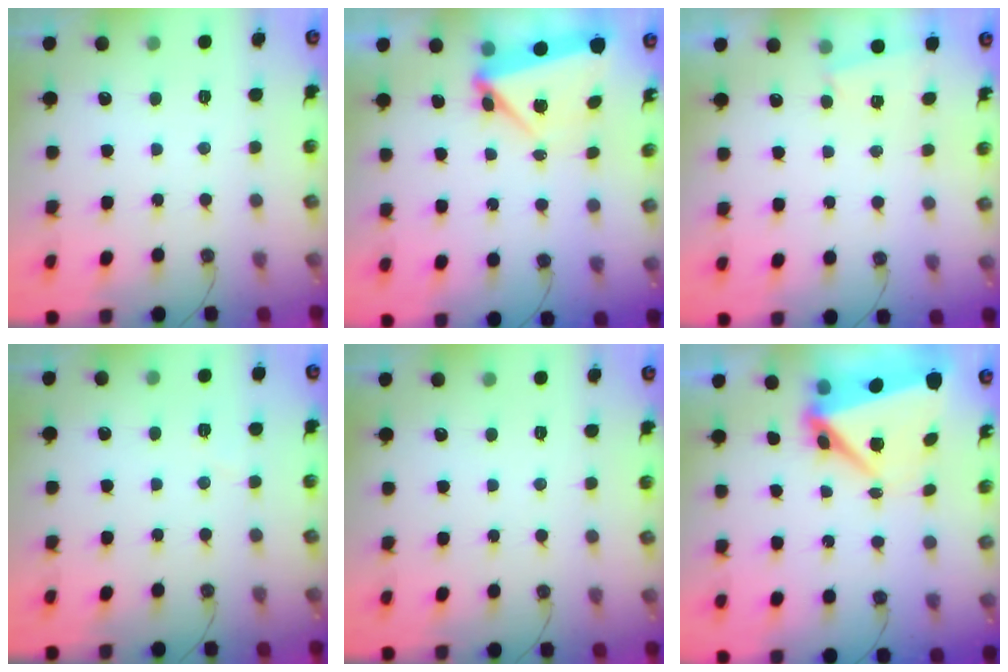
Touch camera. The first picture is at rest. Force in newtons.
{"total": 6.1, "press": 6.0, "slide": 0.9}
{"total": 1.0, "press": 1.0, "slide": 0.3}
{"total": 2.3, "press": 1.7, "slide": 1.6}
{"total": 0.0}
{"total": 8.4, "press": 8.2, "slide": 1.7}